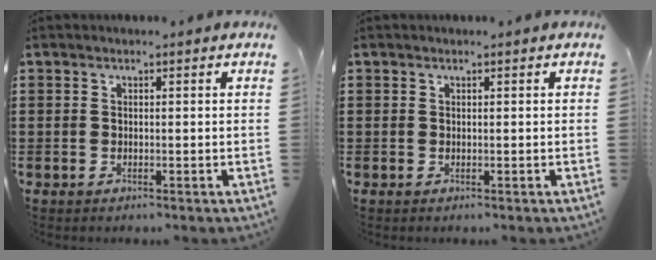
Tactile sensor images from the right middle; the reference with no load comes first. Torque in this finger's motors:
{"motor_torque": [0.01, 0.00, -0.01, -0.01]}